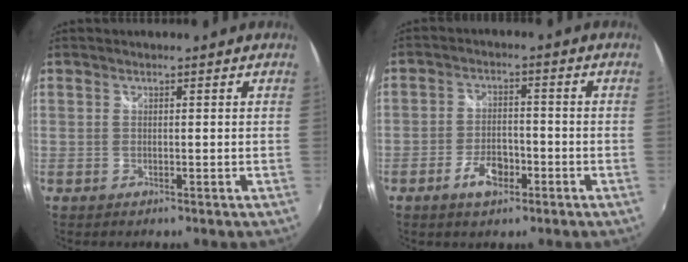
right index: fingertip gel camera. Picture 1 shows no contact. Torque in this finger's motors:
{"motor_torque": [0.11, -0.06, 0.16, 0.06]}